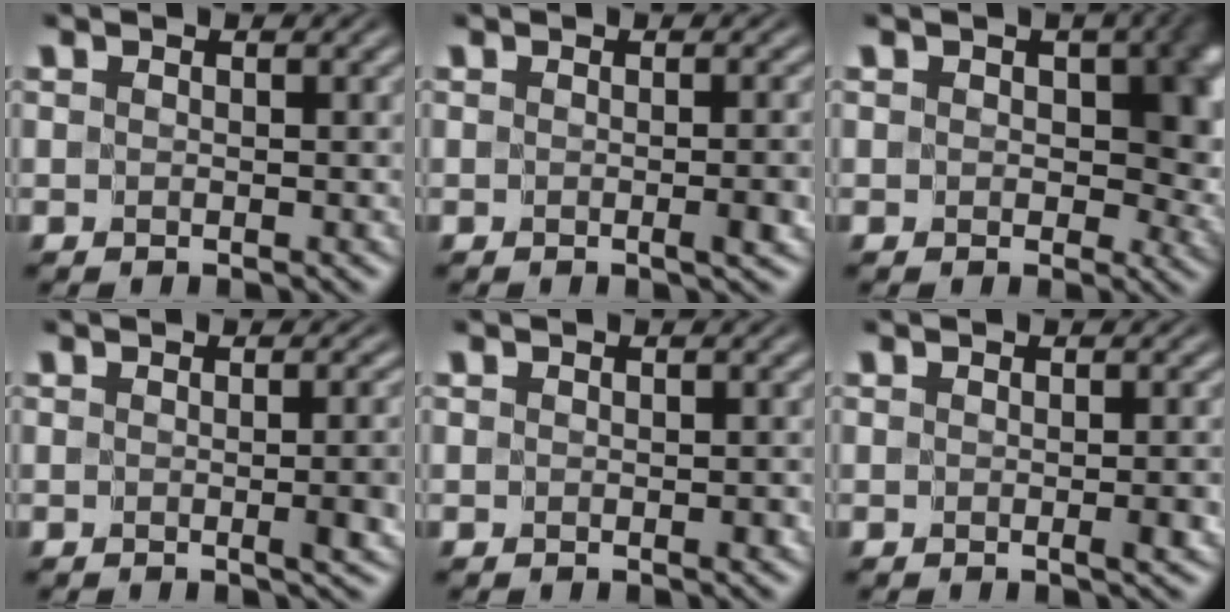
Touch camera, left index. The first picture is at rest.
{"total": 1.8, "force": [-0.5, 0.0, 1.8], "torque": [-0.026, -0.008, -0.005]}
{"total": 7.0, "force": [0.9, 4.4, 5.4], "torque": [-0.056, -0.003, 0.019]}
{"total": 3.5, "force": [-0.4, 0.8, 3.4], "torque": [-0.035, -0.003, -0.003]}
{"total": 0.5, "force": [-0.3, 0.2, 0.4], "torque": [-0.006, -0.004, -0.002]}
{"total": 1.4, "force": [-0.4, 0.0, 1.4], "torque": [-0.020, -0.008, -0.005]}